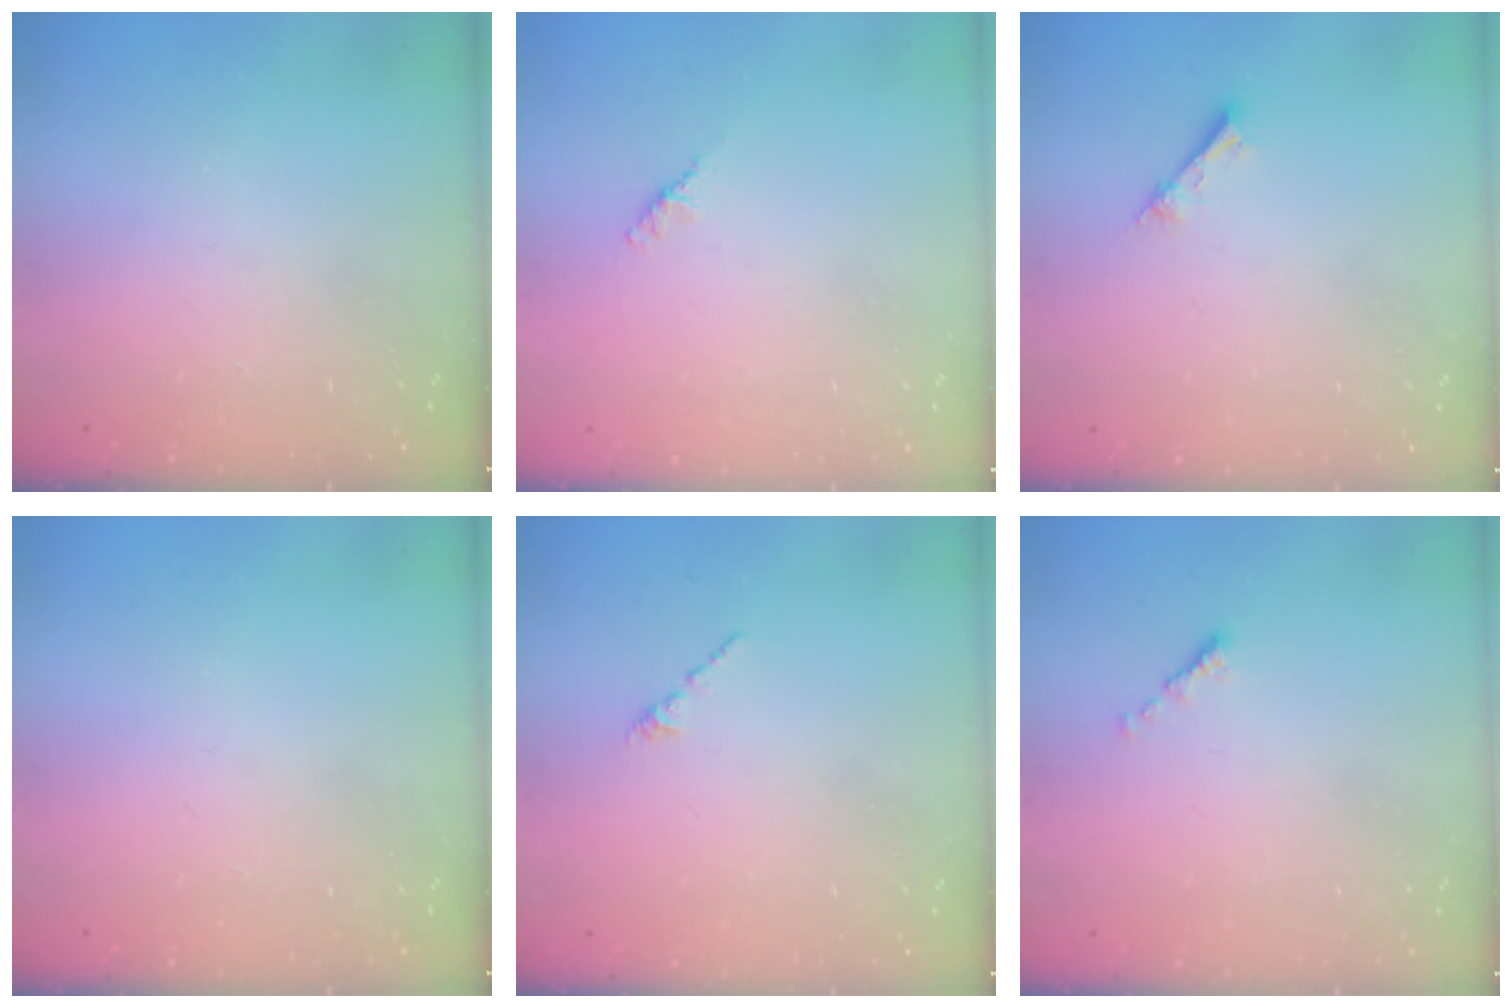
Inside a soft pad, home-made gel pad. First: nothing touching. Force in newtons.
{"total": 1.8, "press": 1.7, "slide": 0.6}
{"total": 1.2, "press": 1.2, "slide": 0.1}
{"total": 0.0}
{"total": 0.6, "press": 0.5, "slide": 0.3}
{"total": 0.6, "press": 0.5, "slide": 0.3}